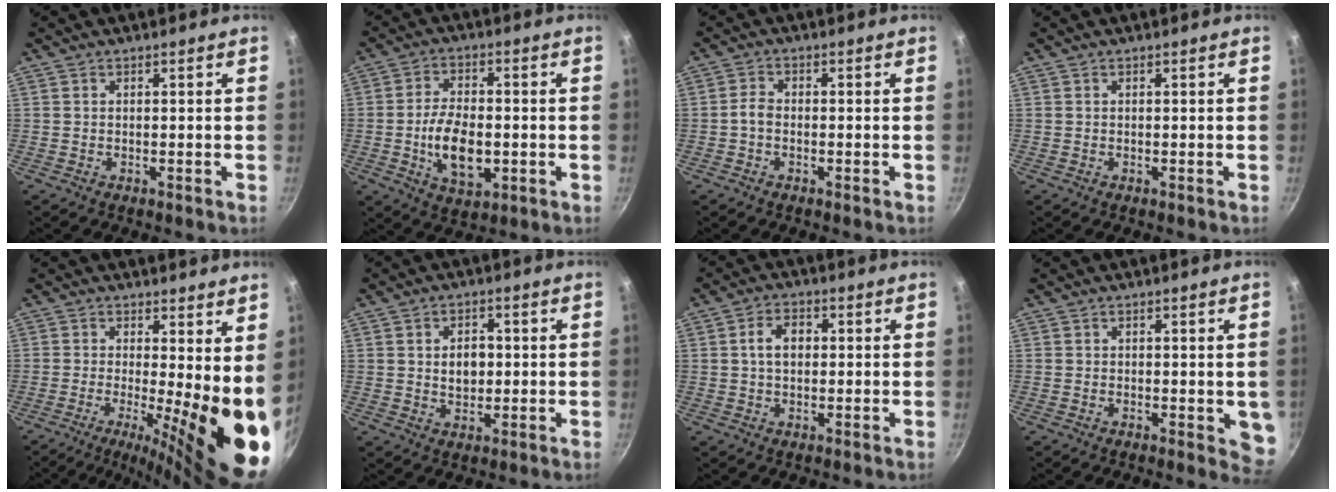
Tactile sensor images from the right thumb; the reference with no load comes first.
{"total": 11.1, "force": [-1.9, 6.2, 8.9], "torque": [-0.146, 0.007, -0.032]}
{"total": 2.3, "force": [-0.7, 1.6, 1.6], "torque": [-0.033, 0.015, -0.019]}
{"total": 0.0}
{"total": 13.9, "force": [-1.5, 3.4, 13.4], "torque": [-0.171, -0.024, -0.022]}
{"total": 5.3, "force": [0.4, 3.8, 3.7], "torque": [-0.040, -0.001, 0.007]}
{"total": 5.2, "force": [0.6, 3.6, 3.7], "torque": [-0.048, 0.012, 0.004]}
{"total": 4.6, "force": [-0.6, 2.5, 3.9], "torque": [-0.026, -0.003, -0.006]}